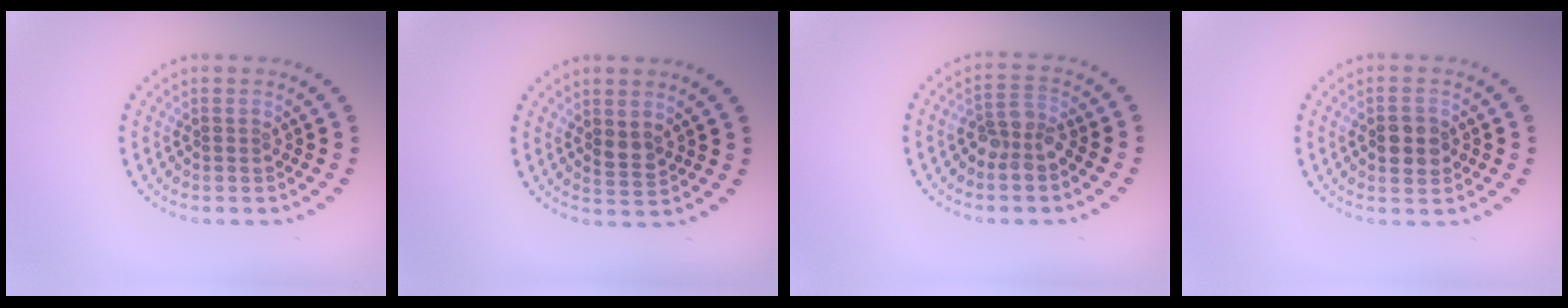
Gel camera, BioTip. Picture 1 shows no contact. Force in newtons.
{"total": 1.4, "press": 1.3, "slide": 0.5}
{"total": 2.6, "press": 2.2, "slide": 1.4}
{"total": 2.7, "press": 2.7, "slide": 0.1}